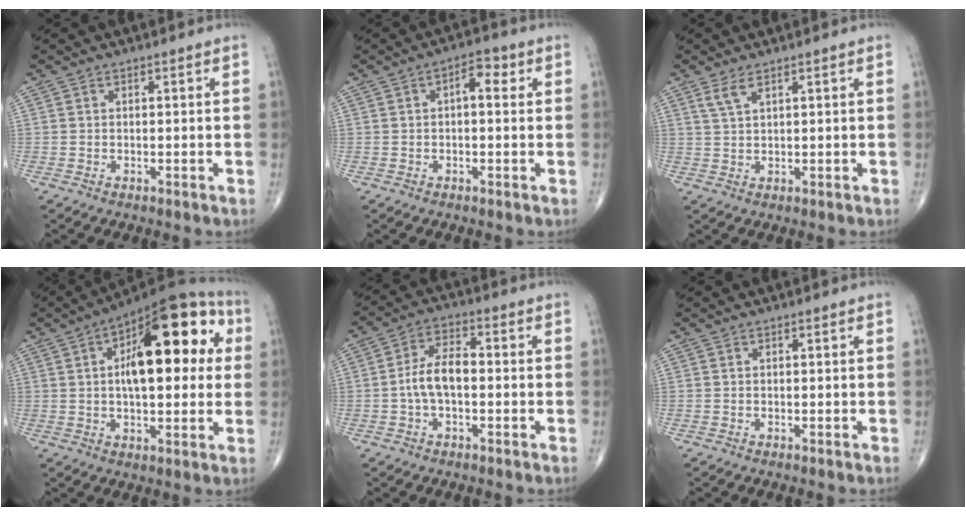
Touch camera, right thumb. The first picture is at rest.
{"total": 4.1, "force": [0.9, 2.0, 3.5], "torque": [-0.040, 0.012, 0.006]}
{"total": 2.6, "force": [1.7, 0.7, 1.8], "torque": [-0.042, -0.002, 0.041]}
{"total": 22.4, "force": [4.8, 10.0, 19.5], "torque": [-0.254, 0.020, 0.059]}
{"total": 7.1, "force": [-0.9, 3.7, 6.0], "torque": [-0.116, 0.025, -0.024]}
{"total": 0.0}